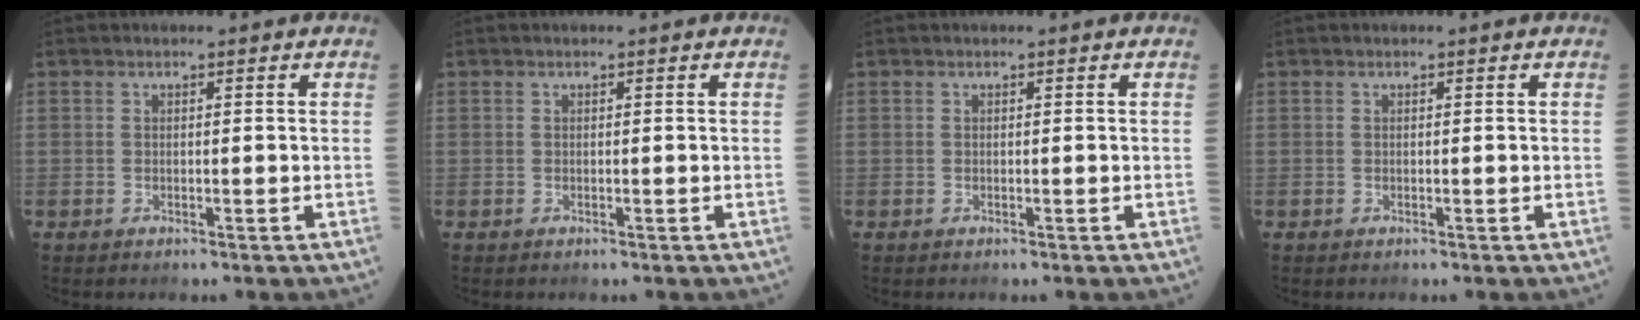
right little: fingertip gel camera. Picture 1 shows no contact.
{"total": 0.0}
{"total": 0.0}
{"total": 0.0}